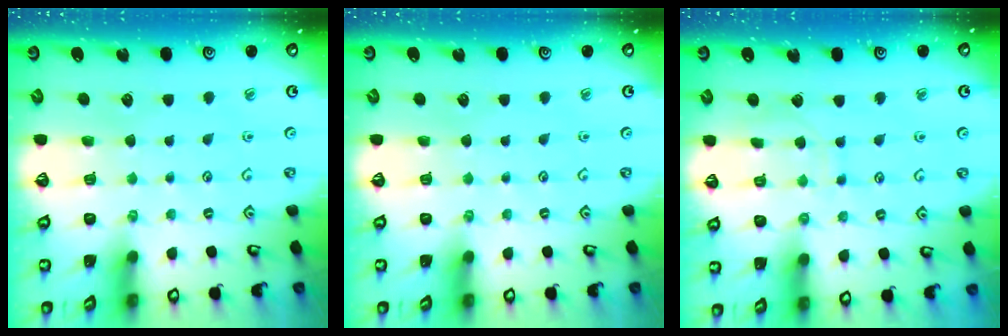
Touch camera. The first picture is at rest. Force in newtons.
{"total": 0.0}
{"total": 6.8, "press": 6.7, "slide": 0.7}